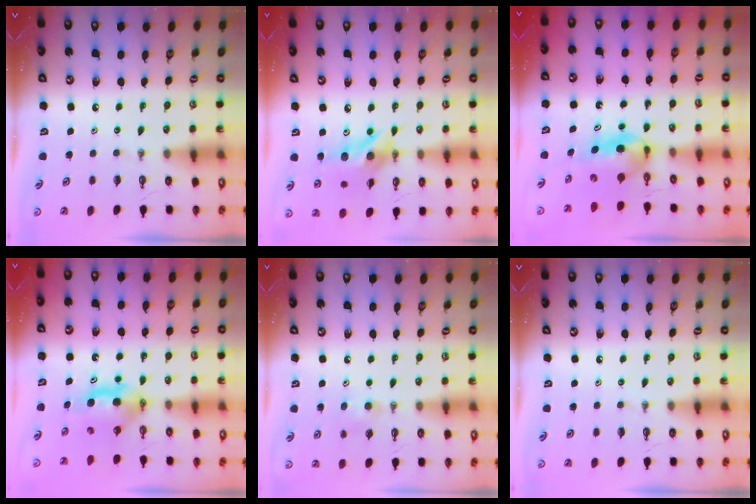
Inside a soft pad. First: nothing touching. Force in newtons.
{"total": 13.1, "press": 13.1, "slide": 0.8}
{"total": 5.9, "press": 4.5, "slide": 3.8}
{"total": 8.6, "press": 5.1, "slide": 6.9}
{"total": 6.7, "press": 6.0, "slide": 2.8}
{"total": 0.0}